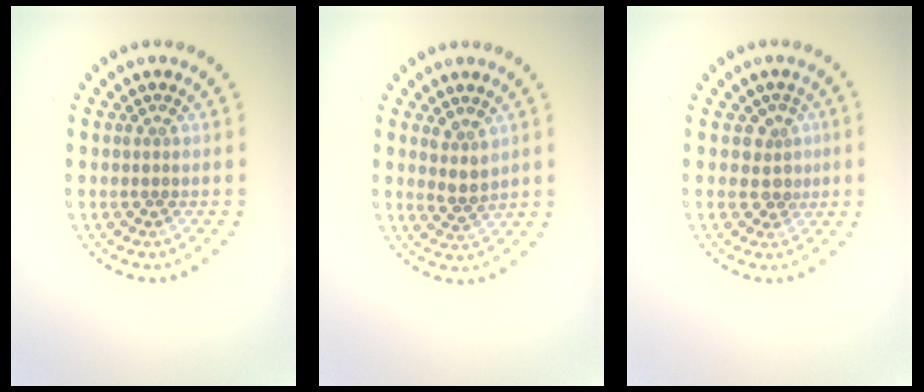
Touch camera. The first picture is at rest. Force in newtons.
{"total": 2.1, "press": 1.7, "slide": 1.2}
{"total": 2.2, "press": 1.6, "slide": 1.5}